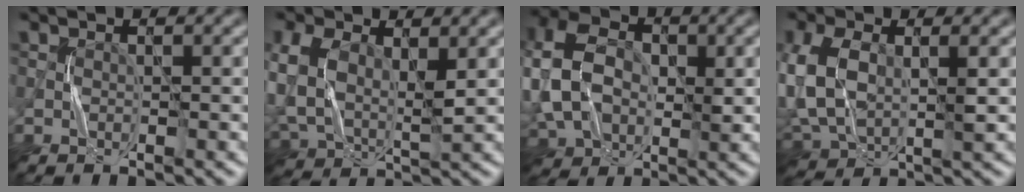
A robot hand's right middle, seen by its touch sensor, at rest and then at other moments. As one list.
[{"total": 8.1, "force": [1.7, 5.4, 5.8], "torque": [-0.149, -0.008, 0.044]}, {"total": 9.3, "force": [0.6, 6.7, 6.4], "torque": [-0.144, 0.016, -0.003]}, {"total": 6.9, "force": [0.7, 4.3, 5.3], "torque": [-0.135, -0.003, 0.017]}]